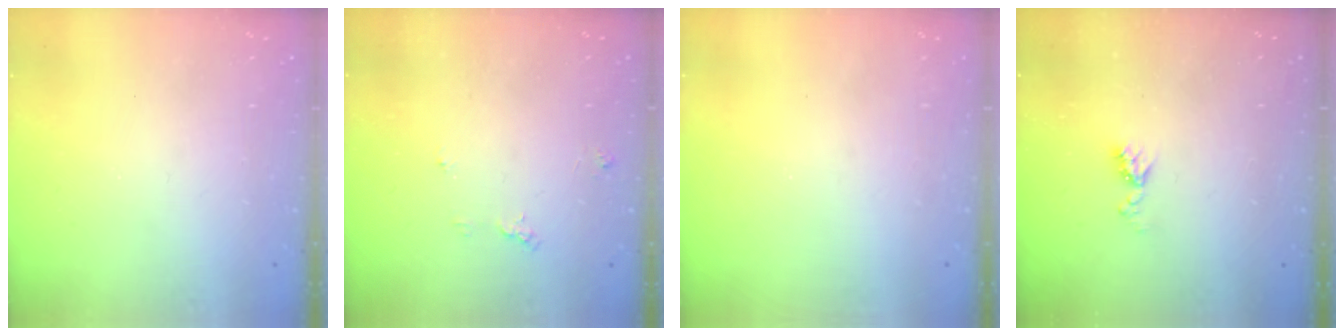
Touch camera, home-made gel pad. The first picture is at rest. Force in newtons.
{"total": 4.3, "press": 4.3, "slide": 0.4}
{"total": 0.0}
{"total": 5.9, "press": 5.9, "slide": 0.8}